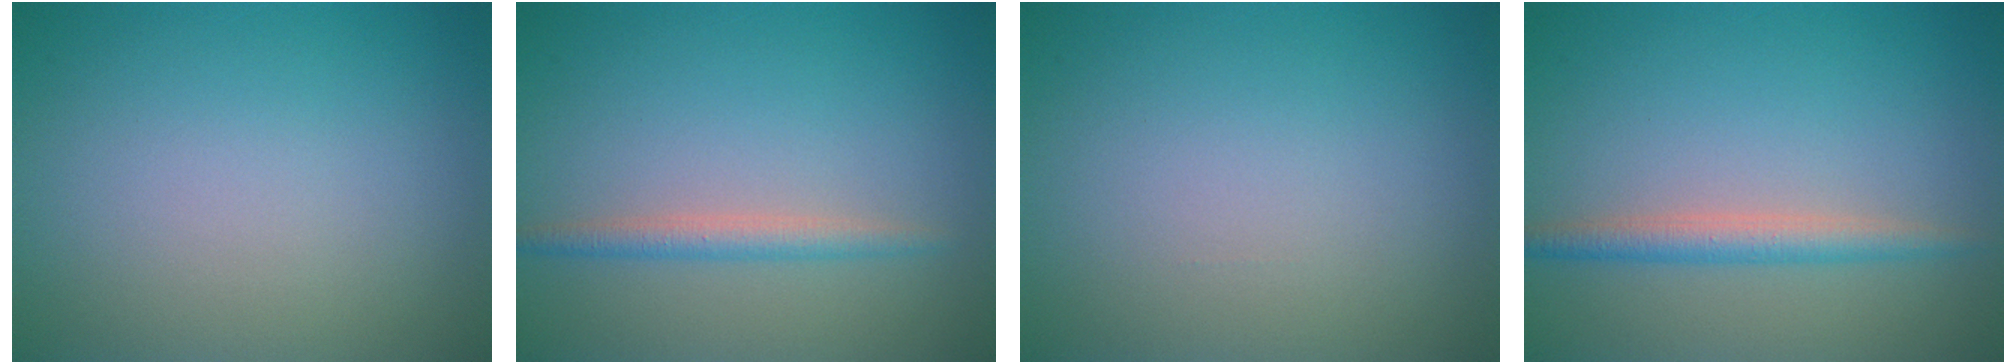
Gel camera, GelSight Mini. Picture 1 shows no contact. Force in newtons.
{"total": 1.8, "press": 1.8, "slide": 0.1}
{"total": 0.0}
{"total": 2.5, "press": 2.5, "slide": 0.1}